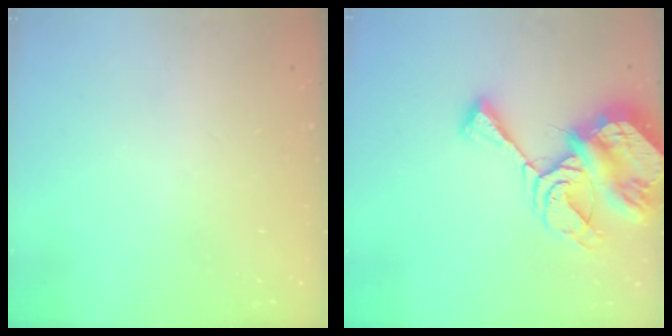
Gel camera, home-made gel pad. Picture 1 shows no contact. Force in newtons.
{"total": 12.8, "press": 12.7, "slide": 1.7}